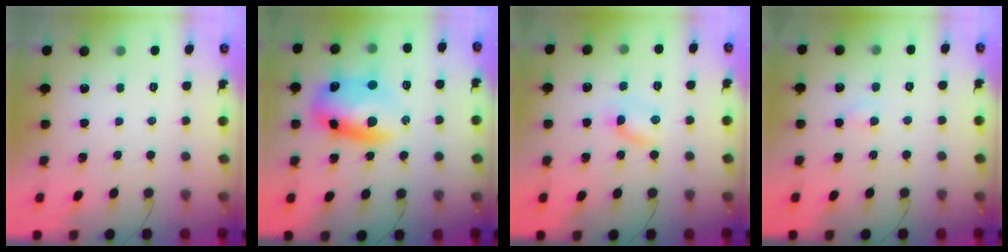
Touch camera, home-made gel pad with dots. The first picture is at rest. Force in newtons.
{"total": 13.6, "press": 13.4, "slide": 2.8}
{"total": 5.0, "press": 4.9, "slide": 1.3}
{"total": 2.7, "press": 2.5, "slide": 1.0}